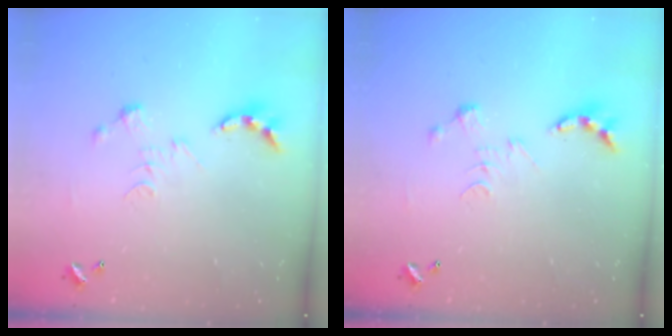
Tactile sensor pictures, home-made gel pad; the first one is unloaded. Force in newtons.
{"total": 0.0}